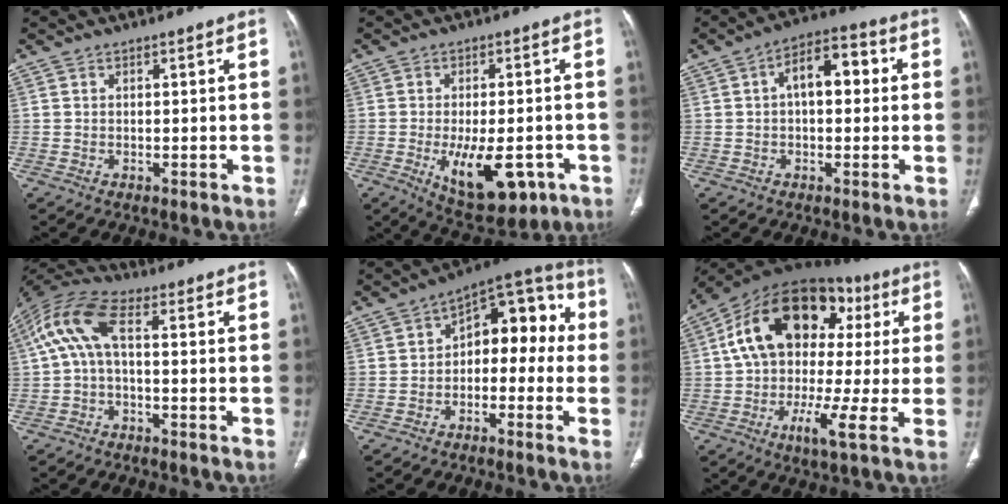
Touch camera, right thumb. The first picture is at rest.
{"total": 13.3, "force": [-4.6, 6.3, 10.7], "torque": [-0.146, 0.003, -0.050]}
{"total": 9.1, "force": [1.4, 5.0, 7.4], "torque": [-0.095, 0.031, 0.016]}
{"total": 10.0, "force": [0.3, 4.2, 9.1], "torque": [-0.204, 0.042, -0.003]}
{"total": 12.7, "force": [-0.5, 8.0, 9.8], "torque": [-0.077, 0.057, -0.022]}
{"total": 23.8, "force": [3.8, 12.0, 20.2], "torque": [-0.304, 0.029, 0.041]}